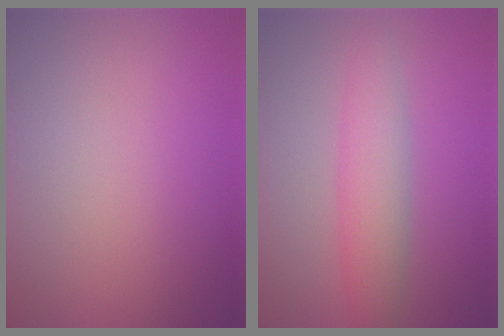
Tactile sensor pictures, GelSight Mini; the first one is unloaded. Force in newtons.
{"total": 3.5, "press": 3.5, "slide": 0.0}